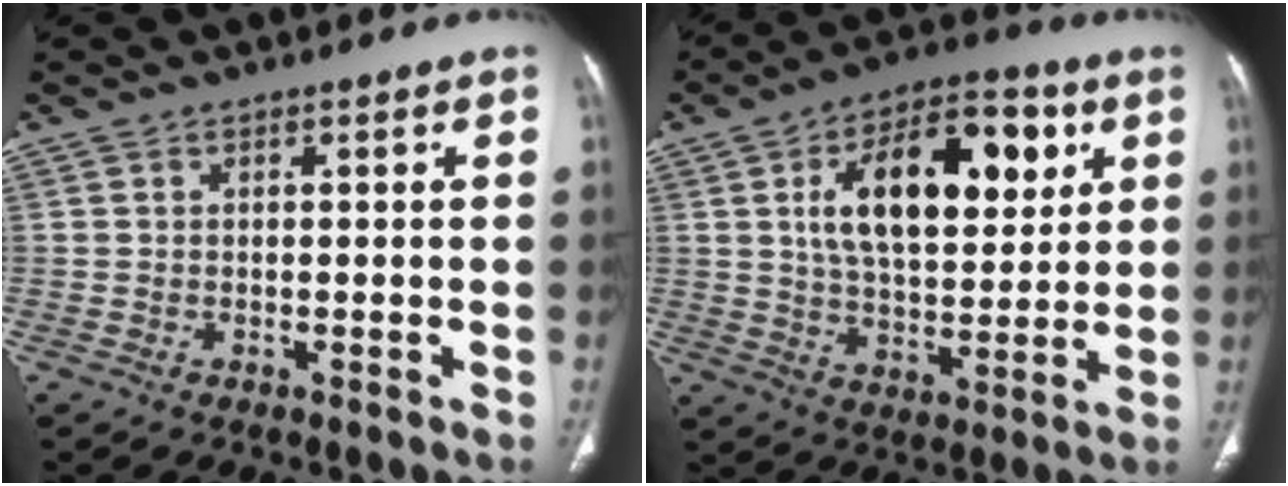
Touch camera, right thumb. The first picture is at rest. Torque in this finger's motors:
{"motor_torque": [-1.01, 1.74, 1.85, 0.32, 0.31]}